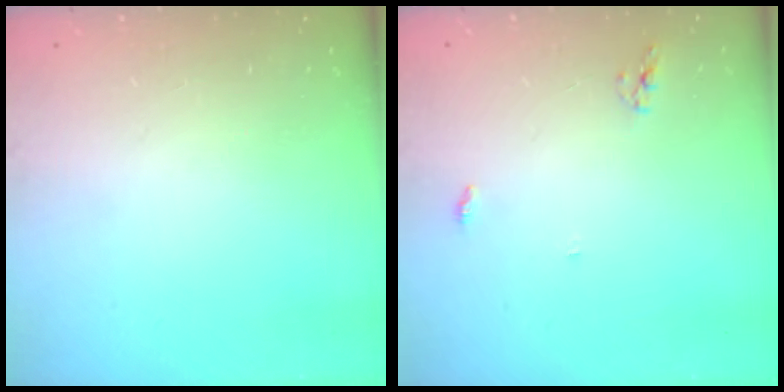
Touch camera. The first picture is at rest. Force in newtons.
{"total": 3.8, "press": 3.8, "slide": 0.1}